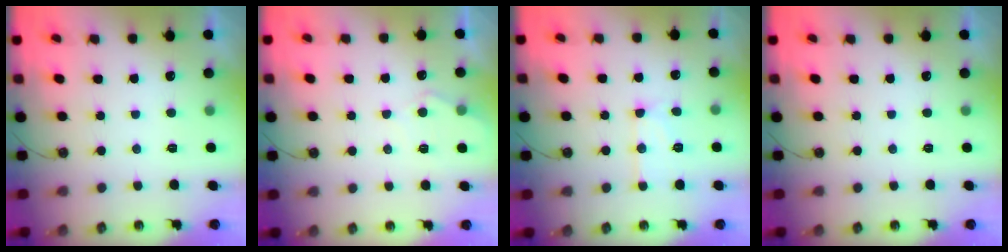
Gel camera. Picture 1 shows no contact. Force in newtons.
{"total": 6.5, "press": 6.4, "slide": 0.7}
{"total": 10.5, "press": 10.4, "slide": 0.9}
{"total": 0.0}